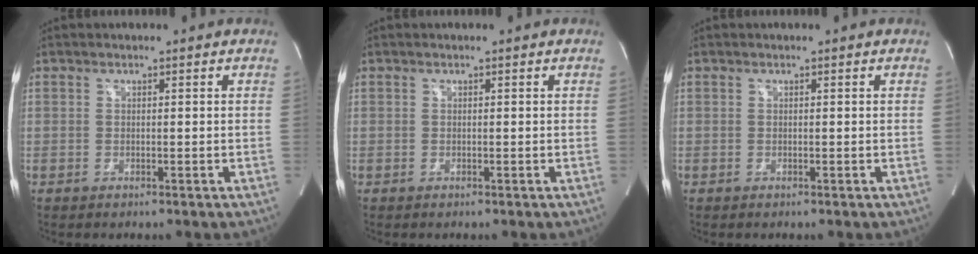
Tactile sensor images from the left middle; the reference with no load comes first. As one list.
[{"total": 0.0}, {"total": 0.0}]